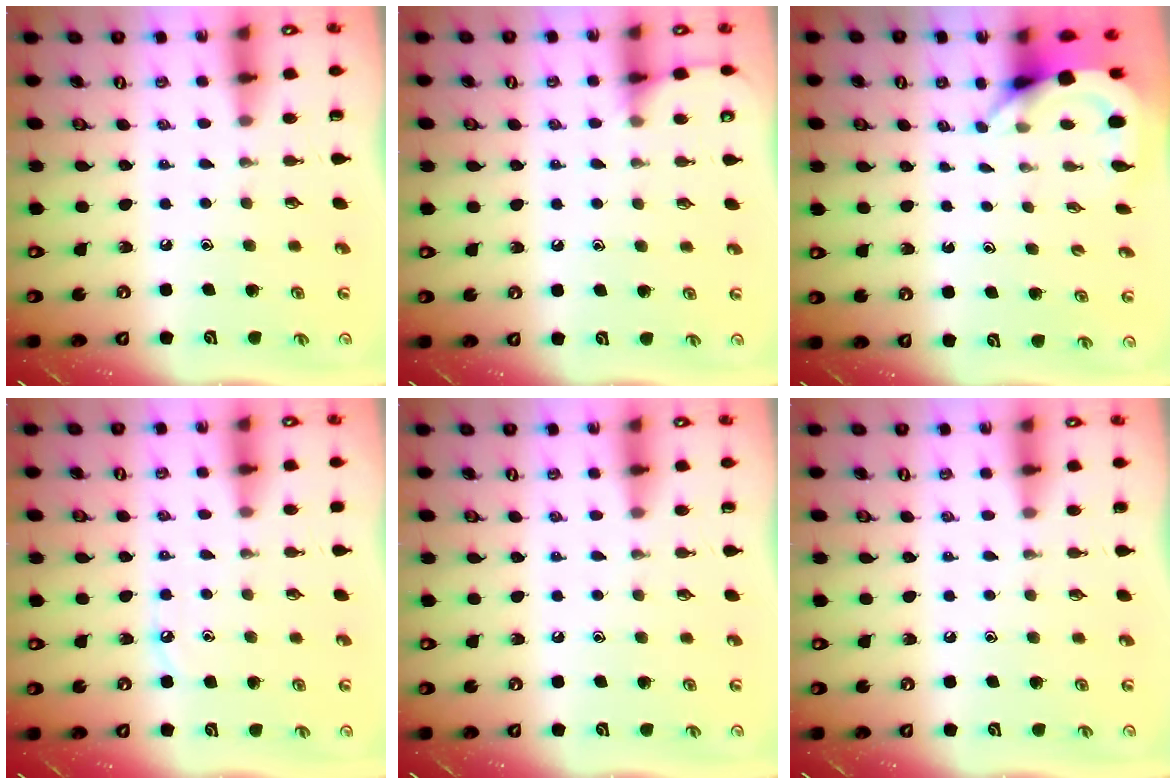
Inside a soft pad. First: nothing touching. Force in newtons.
{"total": 5.0, "press": 5.0, "slide": 0.7}
{"total": 3.9, "press": 3.9, "slide": 0.2}
{"total": 4.3, "press": 4.2, "slide": 0.6}
{"total": 0.0}
{"total": 0.0}